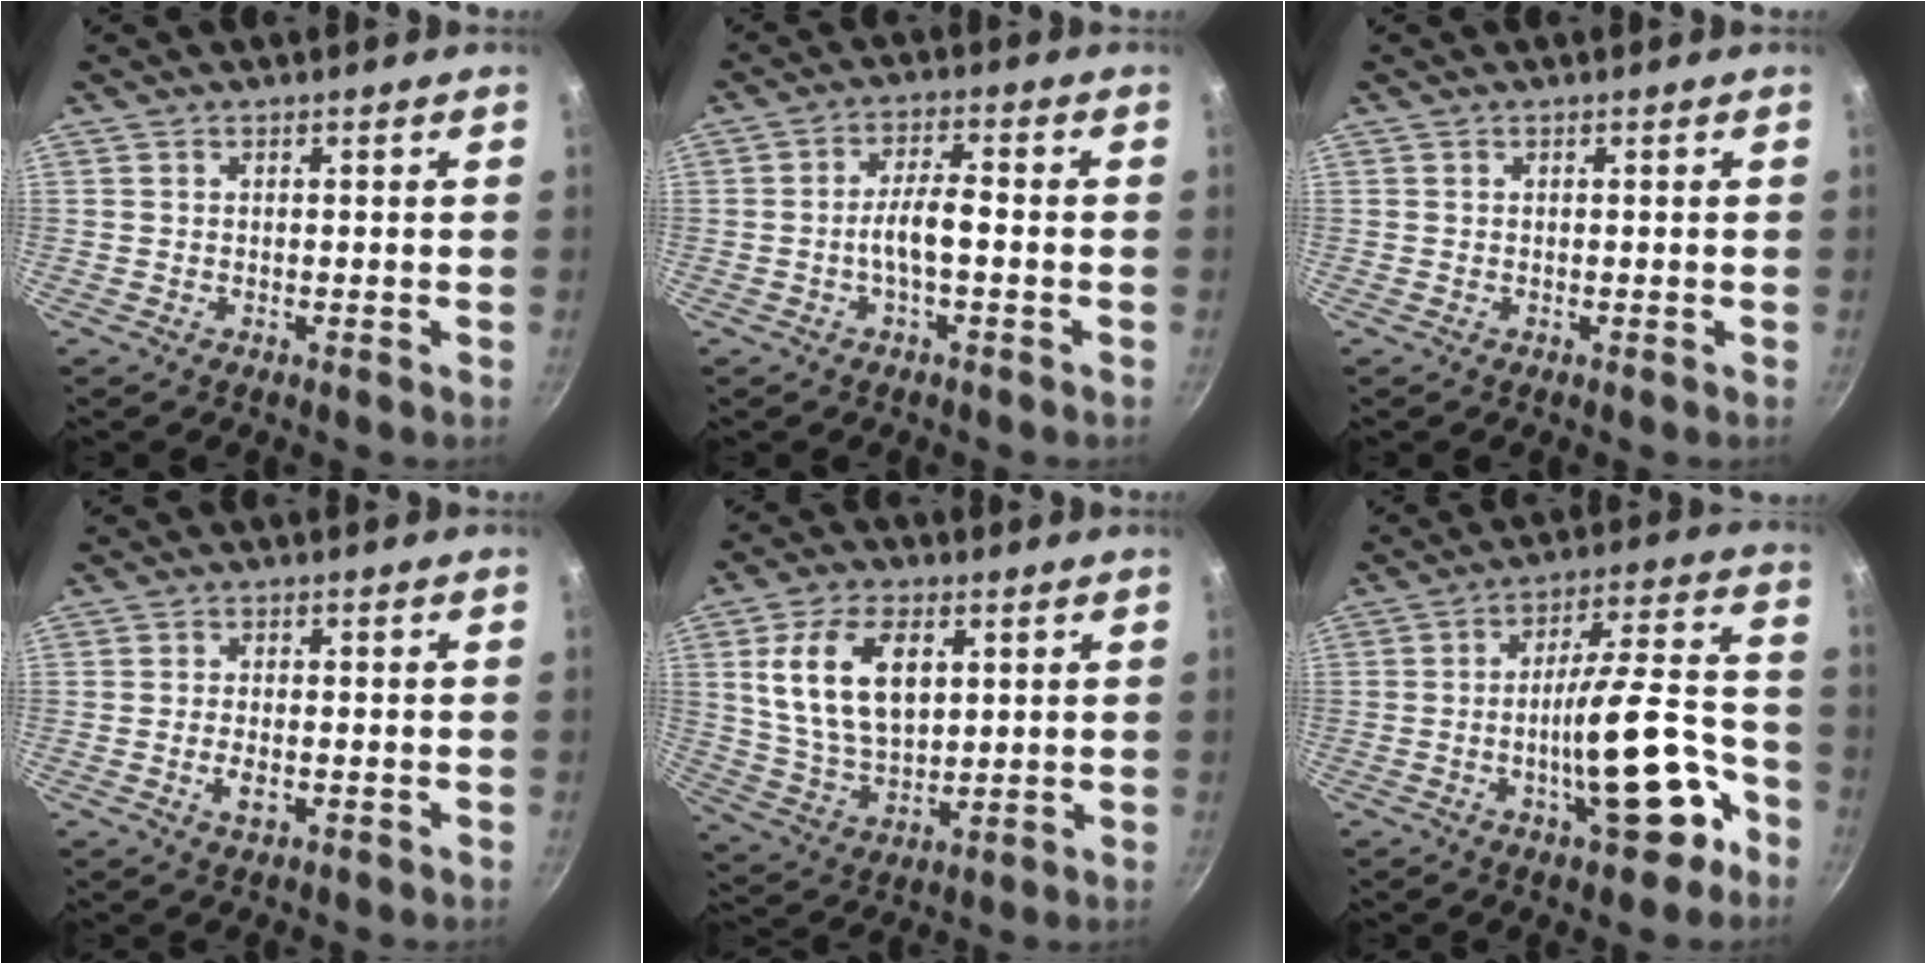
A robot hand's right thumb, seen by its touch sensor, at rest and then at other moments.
{"total": 5.4, "force": [-1.3, 1.6, 5.0], "torque": [-0.094, 0.025, -0.029]}
{"total": 0.0}
{"total": 3.2, "force": [-1.0, 1.6, 2.6], "torque": [-0.052, 0.003, -0.020]}
{"total": 14.6, "force": [3.9, 8.9, 11.0], "torque": [-0.182, -0.014, 0.079]}
{"total": 17.5, "force": [-7.1, 6.0, 14.8], "torque": [-0.187, 0.060, -0.108]}